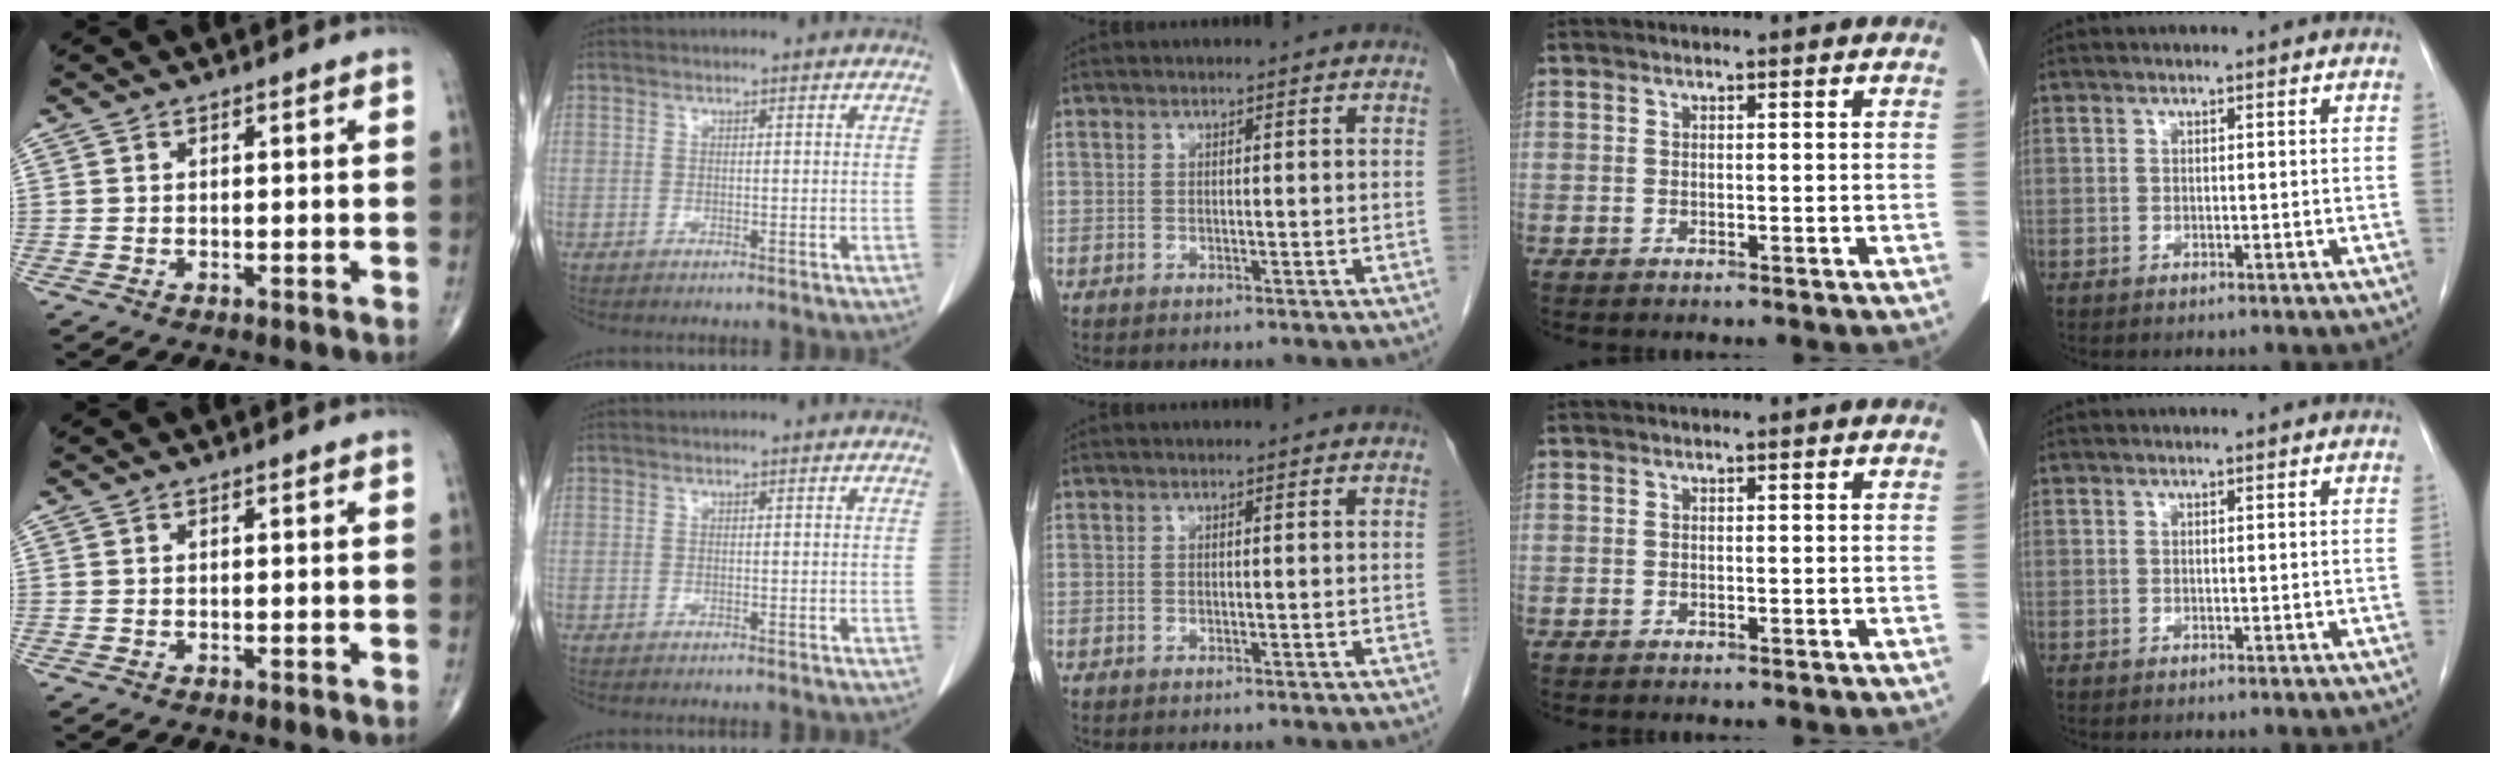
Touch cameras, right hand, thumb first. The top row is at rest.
{}